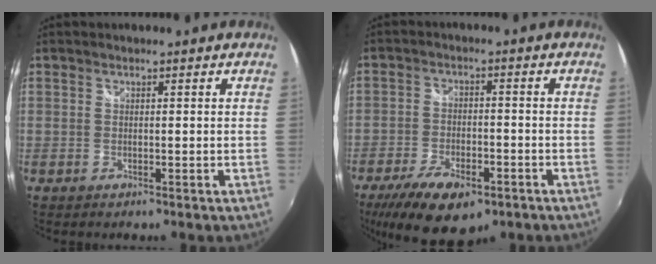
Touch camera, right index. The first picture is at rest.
{"total": 14.1, "force": [-8.9, 6.0, 9.1], "torque": [-0.196, -0.033, -0.143]}